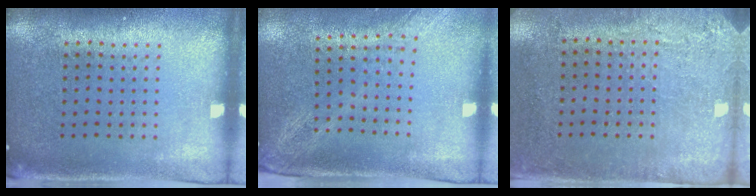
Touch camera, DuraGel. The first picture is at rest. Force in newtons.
{"total": 2.0, "press": 1.6, "slide": 1.2}
{"total": 2.9, "press": 2.4, "slide": 1.6}